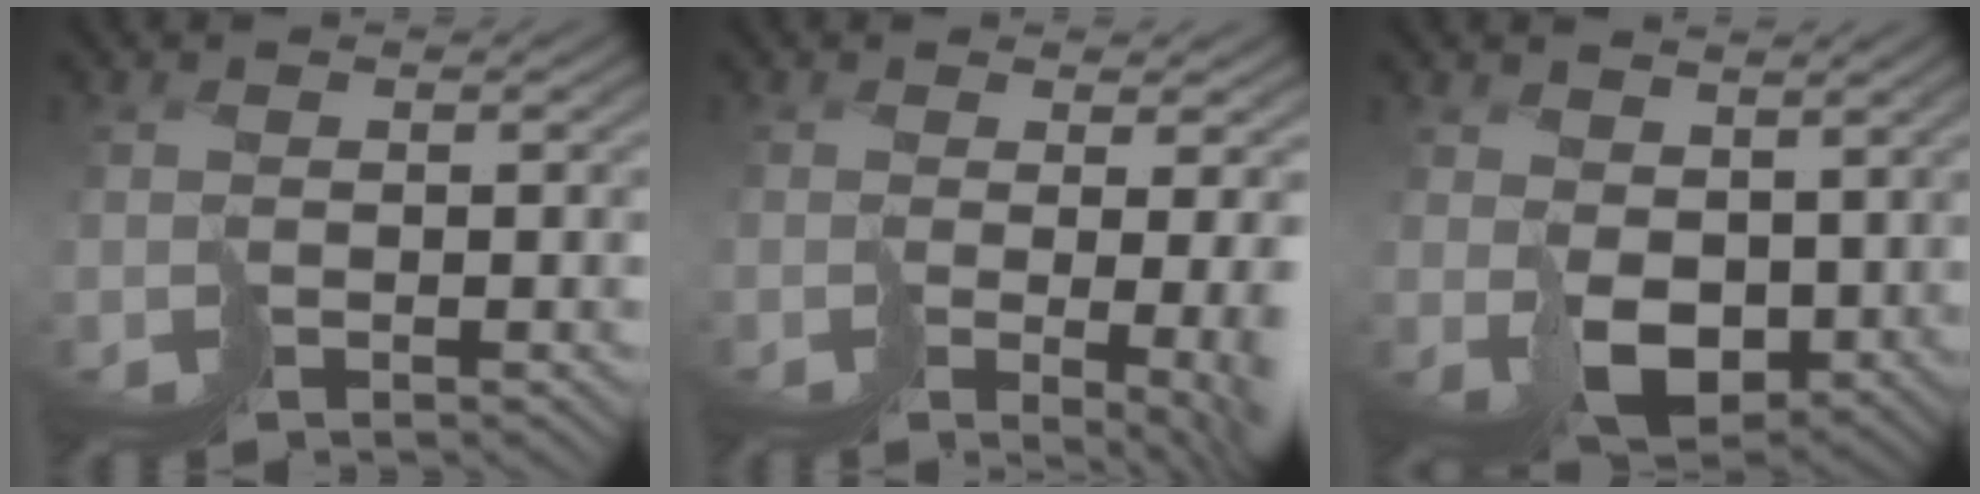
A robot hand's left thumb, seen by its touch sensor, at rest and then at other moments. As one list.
[{"total": 9.0, "force": [-0.2, 3.5, 8.3], "torque": [-0.096, -0.023, 0.032]}, {"total": 6.6, "force": [2.6, 4.5, 4.1], "torque": [-0.111, -0.011, 0.055]}]